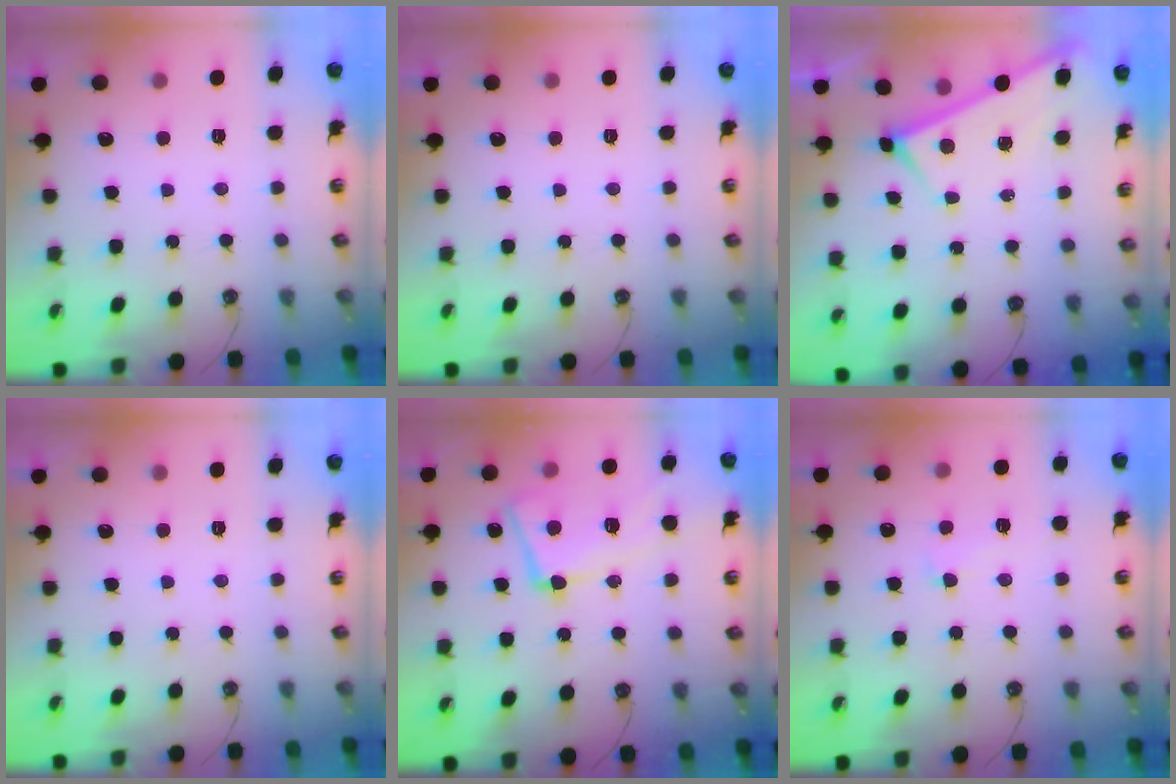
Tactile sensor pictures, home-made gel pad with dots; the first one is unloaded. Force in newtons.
{"total": 0.0}
{"total": 2.9, "press": 2.9, "slide": 0.3}
{"total": 0.0}
{"total": 10.2, "press": 9.9, "slide": 2.5}
{"total": 2.1, "press": 2.1, "slide": 0.6}